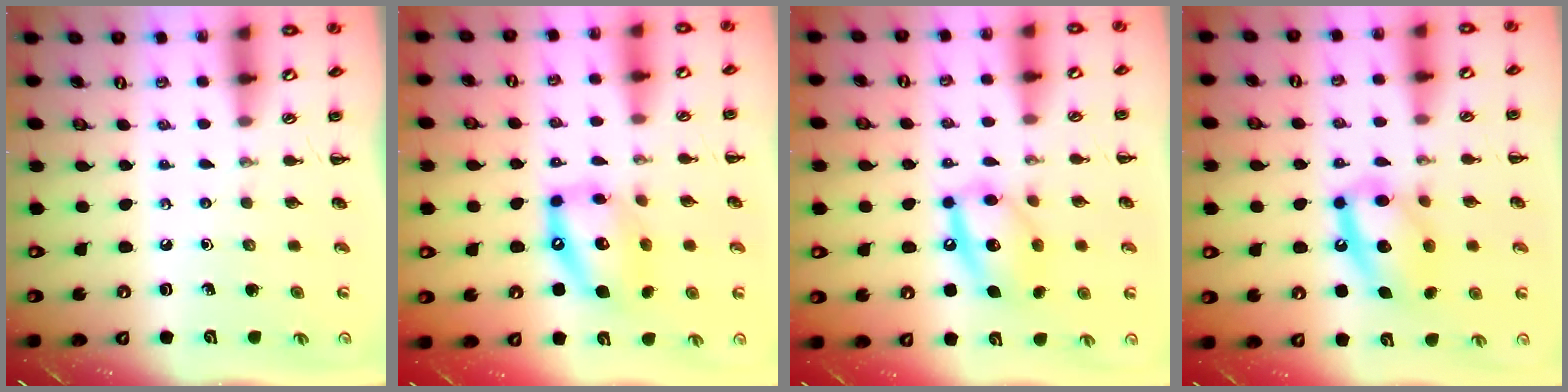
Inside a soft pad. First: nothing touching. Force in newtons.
{"total": 12.2, "press": 11.9, "slide": 2.5}
{"total": 14.7, "press": 14.6, "slide": 2.0}
{"total": 13.8, "press": 13.5, "slide": 2.6}